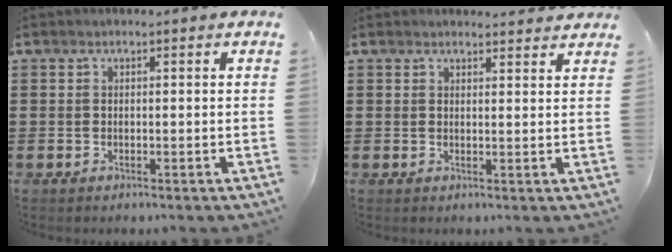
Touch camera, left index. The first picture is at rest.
{"total": 1.8, "force": [1.7, 0.2, 0.0], "torque": [-0.005, 0.000, 0.034]}